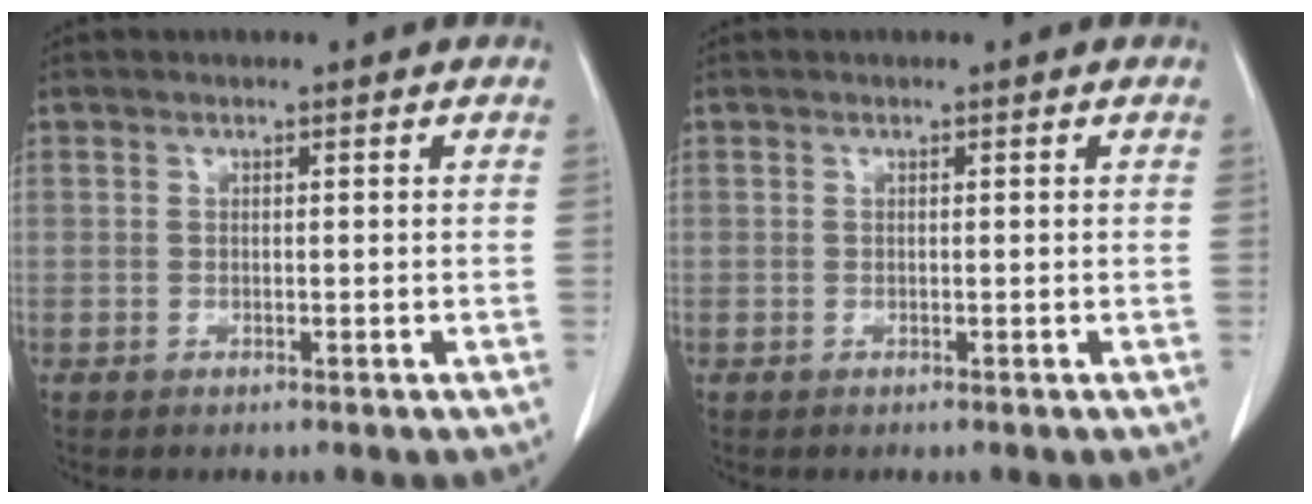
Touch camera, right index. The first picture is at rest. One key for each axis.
{"total": 0.0}